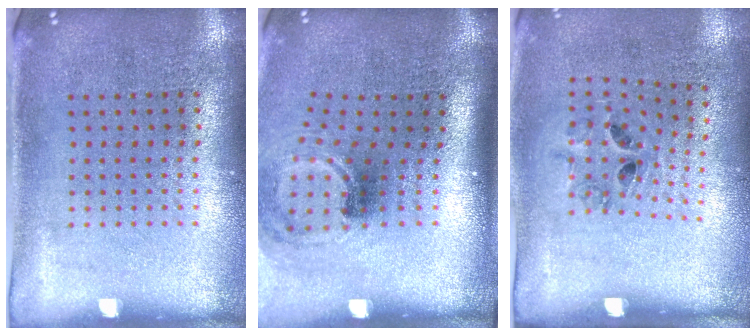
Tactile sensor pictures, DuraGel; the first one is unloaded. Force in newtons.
{"total": 1.8, "press": 1.2, "slide": 1.4}
{"total": 1.3, "press": 0.6, "slide": 1.1}